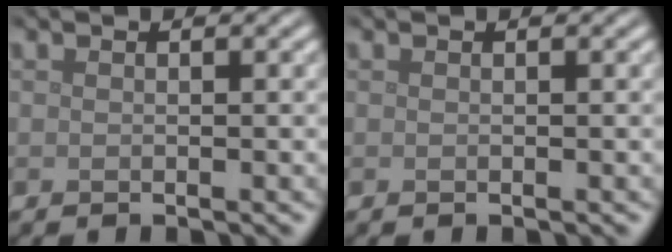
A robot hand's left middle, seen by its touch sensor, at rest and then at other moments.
{"total": 0.0}